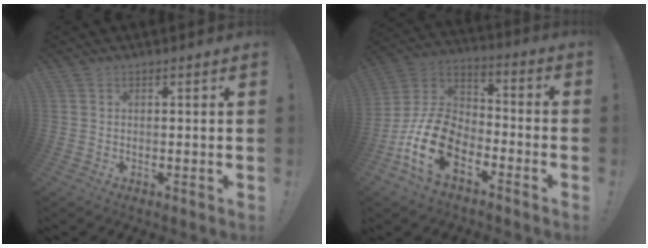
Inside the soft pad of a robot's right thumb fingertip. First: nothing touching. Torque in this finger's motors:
{"motor_torque": [1.22, 1.31, 1.44, -1.33, 0.50]}